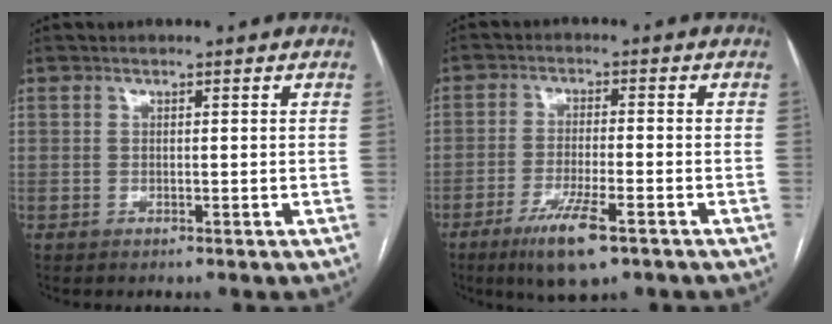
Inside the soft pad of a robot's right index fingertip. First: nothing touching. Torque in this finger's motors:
{"motor_torque": [0.49, -0.26, 0.16, 0.07]}